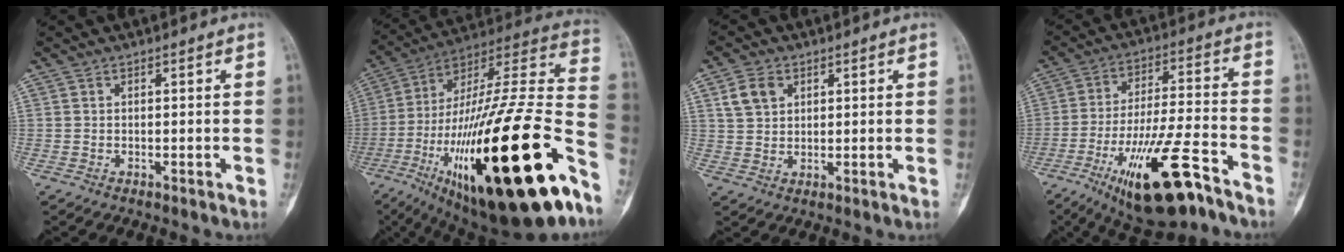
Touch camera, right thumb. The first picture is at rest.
{"total": 42.7, "force": [-15.9, 11.2, 38.1], "torque": [-0.593, 0.032, -0.255]}
{"total": 5.3, "force": [2.2, 3.9, 2.7], "torque": [-0.037, -0.003, 0.046]}
{"total": 19.4, "force": [-11.0, 5.2, 15.0], "torque": [-0.276, 0.049, -0.184]}